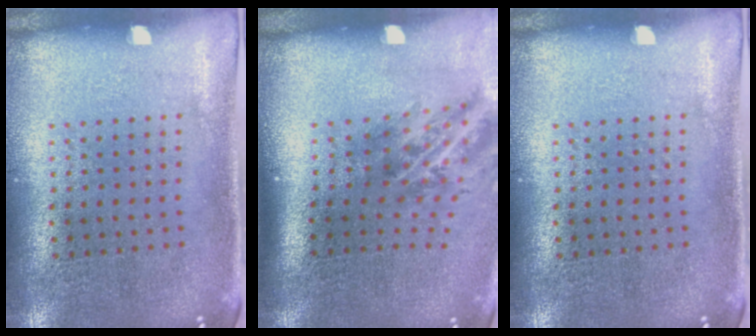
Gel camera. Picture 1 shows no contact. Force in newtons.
{"total": 1.9, "press": 1.2, "slide": 1.4}
{"total": 0.0}